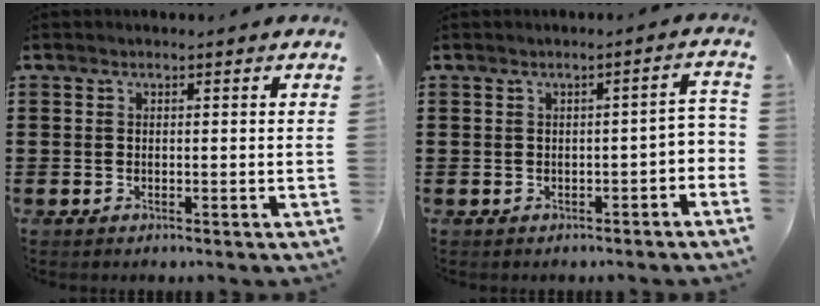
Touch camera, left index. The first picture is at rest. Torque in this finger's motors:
{"motor_torque": [0.10, 0.14, 0.07, 0.04]}